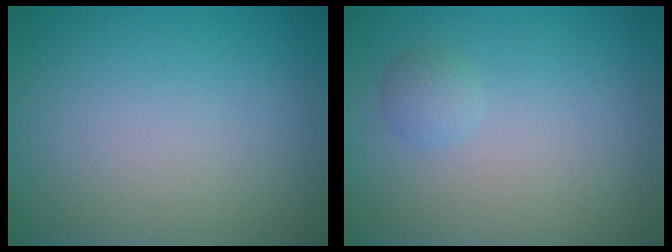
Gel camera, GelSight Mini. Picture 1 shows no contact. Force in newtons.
{"total": 1.1, "press": 1.1, "slide": 0.1}